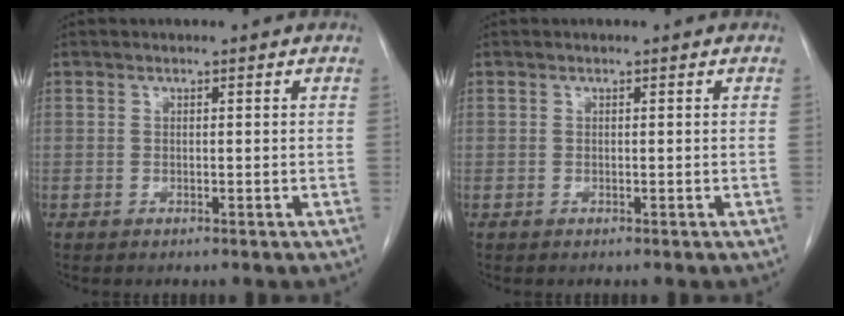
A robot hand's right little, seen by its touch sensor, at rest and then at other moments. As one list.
[{"total": 0.0}]